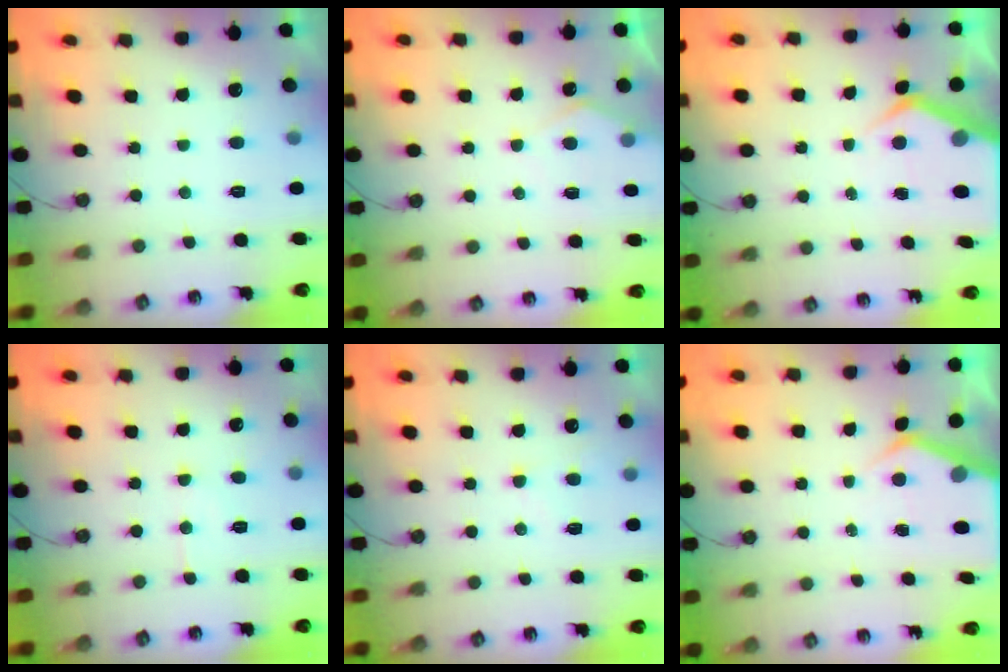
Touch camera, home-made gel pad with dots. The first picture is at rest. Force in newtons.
{"total": 5.8, "press": 5.8, "slide": 0.6}
{"total": 6.0, "press": 6.0, "slide": 0.3}
{"total": 5.9, "press": 5.9, "slide": 0.3}
{"total": 5.3, "press": 5.3, "slide": 0.6}
{"total": 4.9, "press": 4.9, "slide": 0.4}